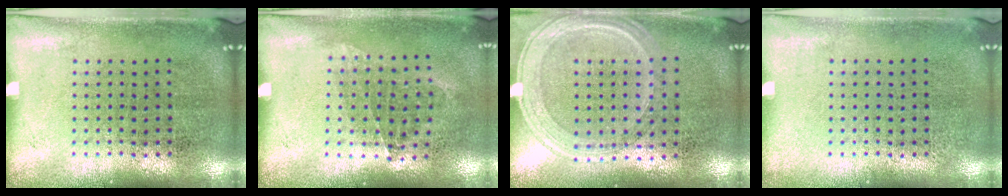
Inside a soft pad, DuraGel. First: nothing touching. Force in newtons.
{"total": 1.0, "press": 0.8, "slide": 0.6}
{"total": 1.3, "press": 1.2, "slide": 0.3}
{"total": 0.0}